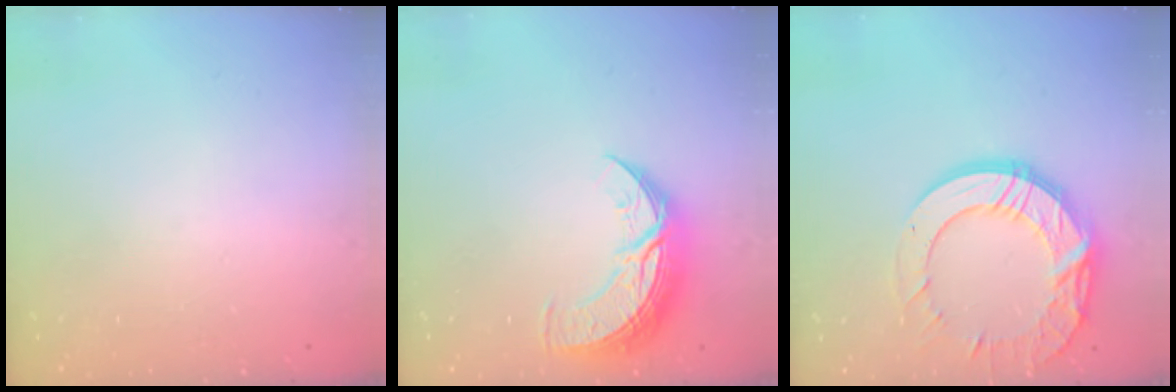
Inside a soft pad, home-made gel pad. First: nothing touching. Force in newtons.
{"total": 12.7, "press": 12.6, "slide": 0.6}
{"total": 17.0, "press": 17.0, "slide": 1.2}